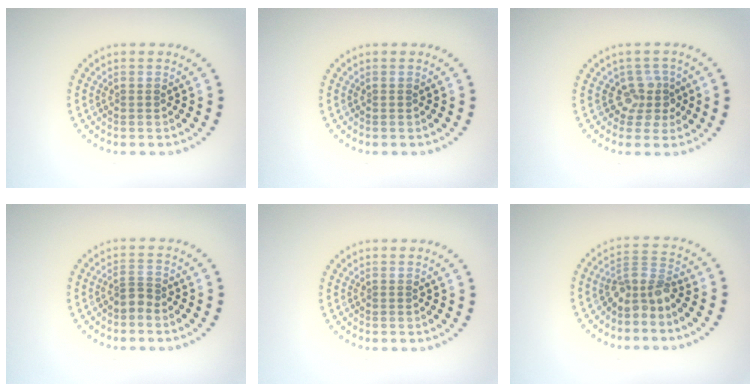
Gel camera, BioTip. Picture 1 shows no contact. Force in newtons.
{"total": 0.0}
{"total": 2.6, "press": 1.9, "slide": 1.7}
{"total": 1.2, "press": 0.8, "slide": 0.9}
{"total": 0.0}
{"total": 3.1, "press": 2.2, "slide": 2.2}